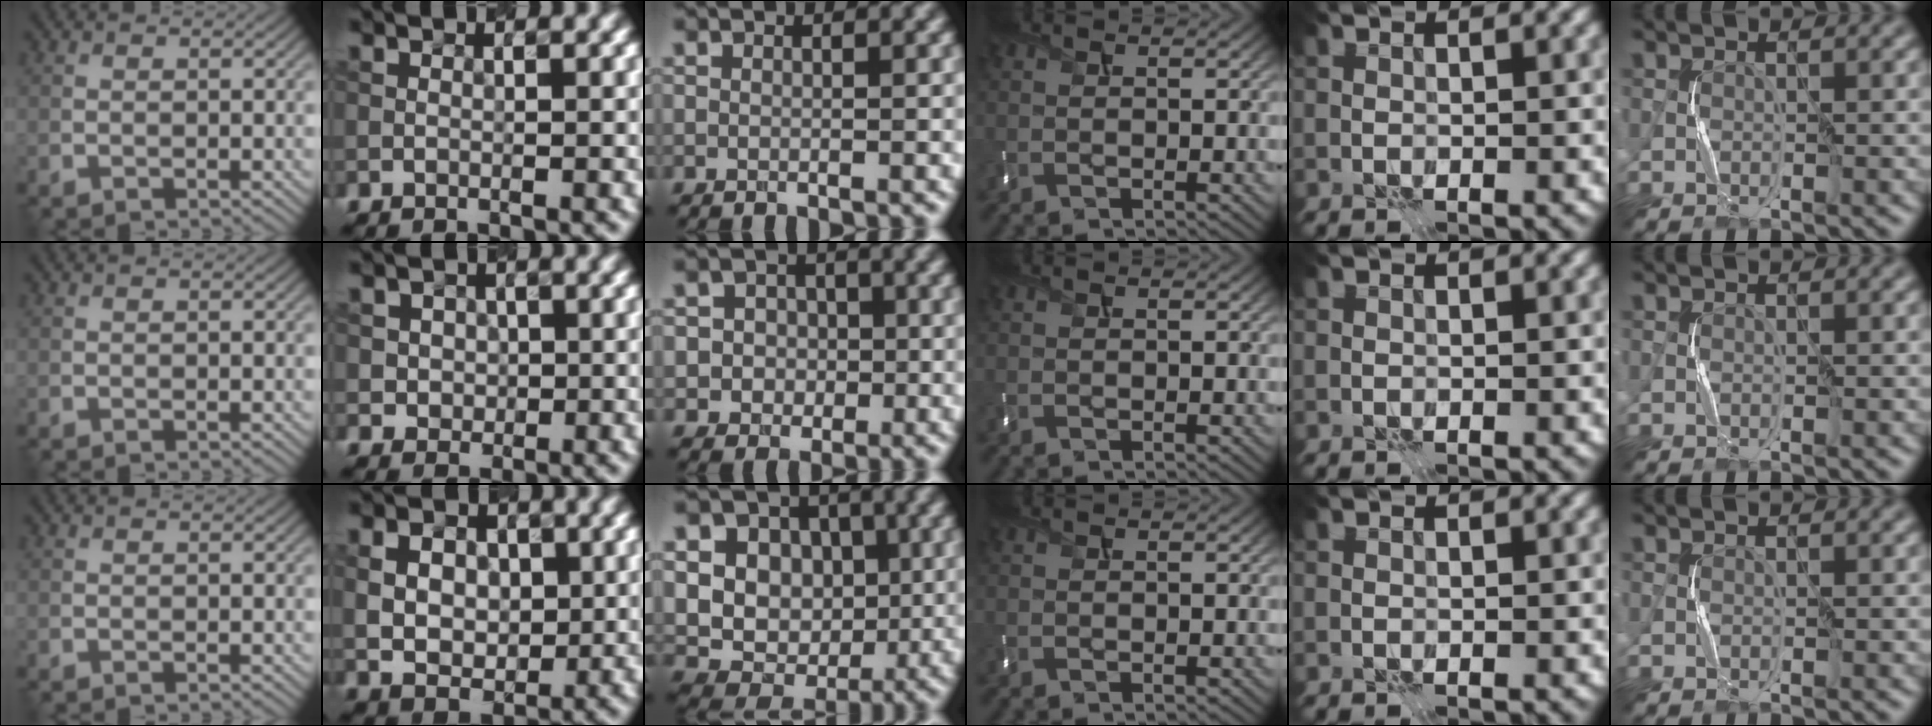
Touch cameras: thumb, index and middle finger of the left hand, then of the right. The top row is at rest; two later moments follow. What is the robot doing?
{"motion": "press", "object": "memory foam"}